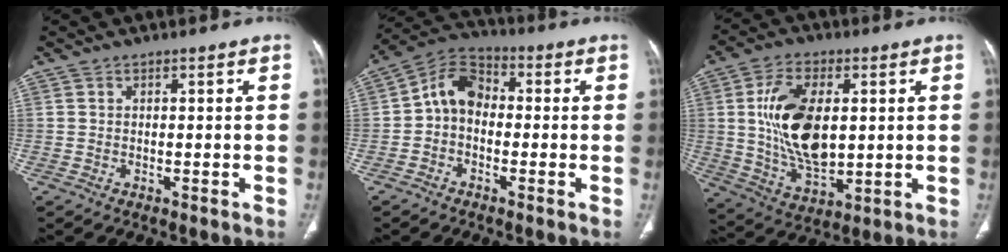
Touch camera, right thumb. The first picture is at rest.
{"total": 8.1, "force": [-0.7, 6.1, 5.3], "torque": [-0.074, 0.030, -0.033]}
{"total": 16.5, "force": [2.2, 9.0, 13.6], "torque": [-0.242, -0.013, 0.050]}